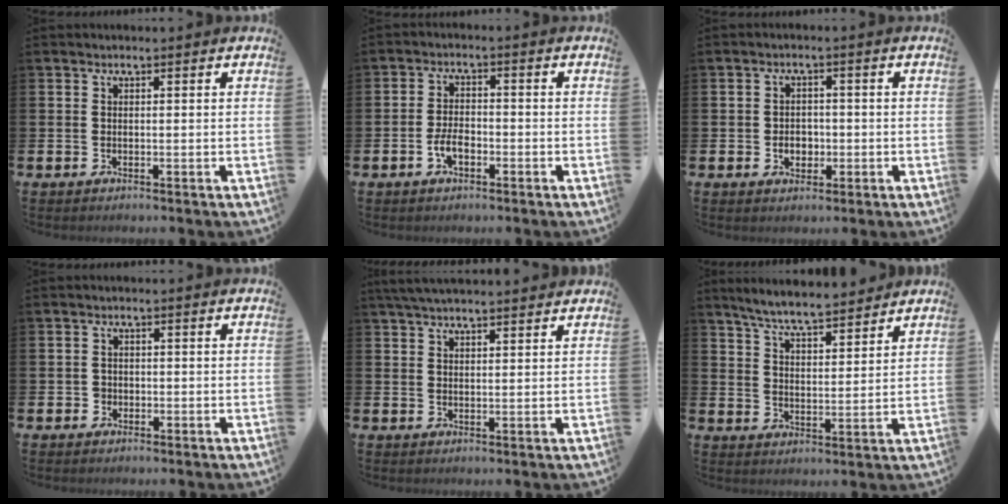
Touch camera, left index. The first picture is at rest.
{"total": 3.3, "force": [-1.3, 1.7, 2.5], "torque": [-0.044, 0.005, -0.023]}
{"total": 2.7, "force": [-0.6, 2.2, 1.4], "torque": [-0.015, -0.001, -0.019]}
{"total": 1.3, "force": [-0.3, 1.3, 0.2], "torque": [-0.007, 0.007, -0.009]}
{"total": 3.9, "force": [3.7, 0.5, 1.2], "torque": [-0.033, -0.005, 0.068]}
{"total": 6.5, "force": [6.2, 0.6, 1.8], "torque": [-0.055, -0.035, 0.110]}